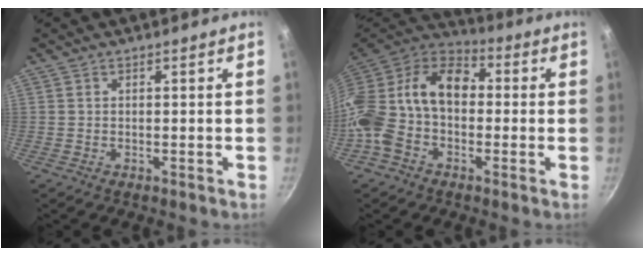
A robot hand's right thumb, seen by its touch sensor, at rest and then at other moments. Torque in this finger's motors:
{"motor_torque": [2.68, 2.33, 1.70, -1.07, 0.25]}